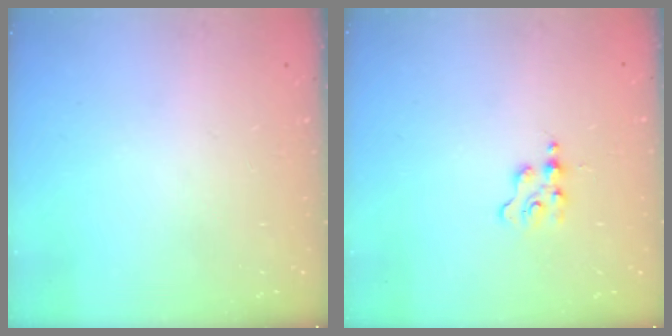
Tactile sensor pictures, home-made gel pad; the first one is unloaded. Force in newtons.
{"total": 1.3, "press": 1.3, "slide": 0.2}